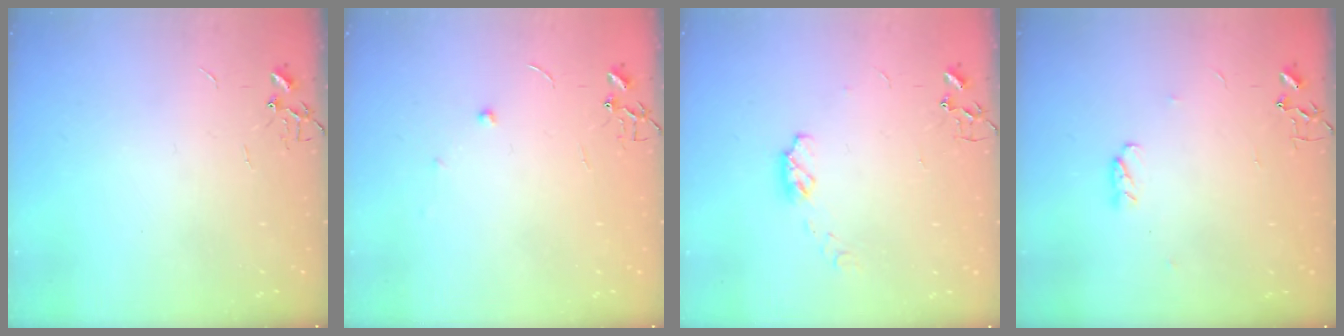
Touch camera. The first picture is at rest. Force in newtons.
{"total": 4.8, "press": 4.8, "slide": 0.5}
{"total": 5.4, "press": 5.3, "slide": 0.4}
{"total": 3.7, "press": 3.6, "slide": 0.9}